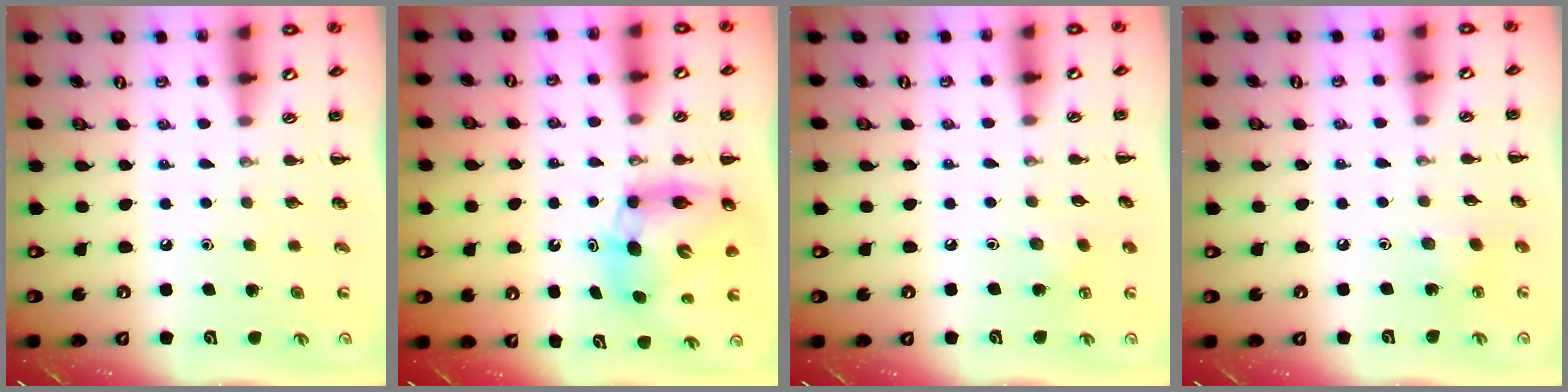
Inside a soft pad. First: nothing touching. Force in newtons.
{"total": 9.0, "press": 8.6, "slide": 2.5}
{"total": 4.7, "press": 4.5, "slide": 1.3}
{"total": 3.0, "press": 2.8, "slide": 0.9}